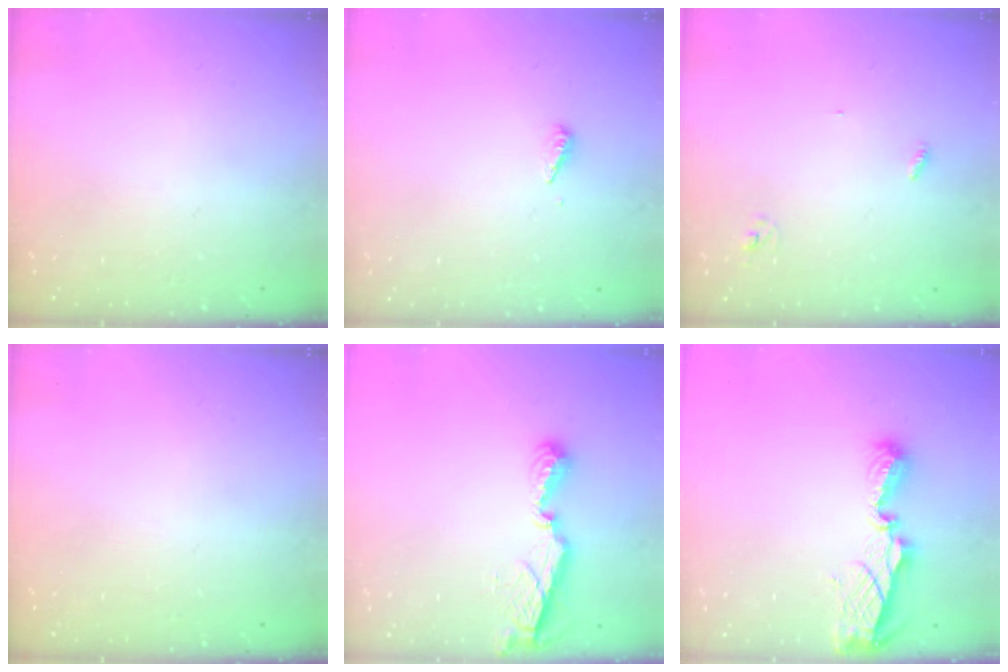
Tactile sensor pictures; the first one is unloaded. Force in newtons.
{"total": 2.8, "press": 2.8, "slide": 0.2}
{"total": 2.8, "press": 2.8, "slide": 0.2}
{"total": 0.0}
{"total": 7.5, "press": 7.5, "slide": 0.5}
{"total": 8.5, "press": 8.5, "slide": 0.3}